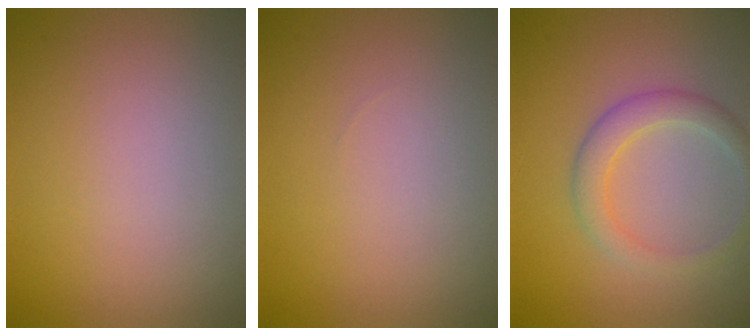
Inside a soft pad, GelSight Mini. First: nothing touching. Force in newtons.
{"total": 0.0}
{"total": 2.7, "press": 2.7, "slide": 0.0}